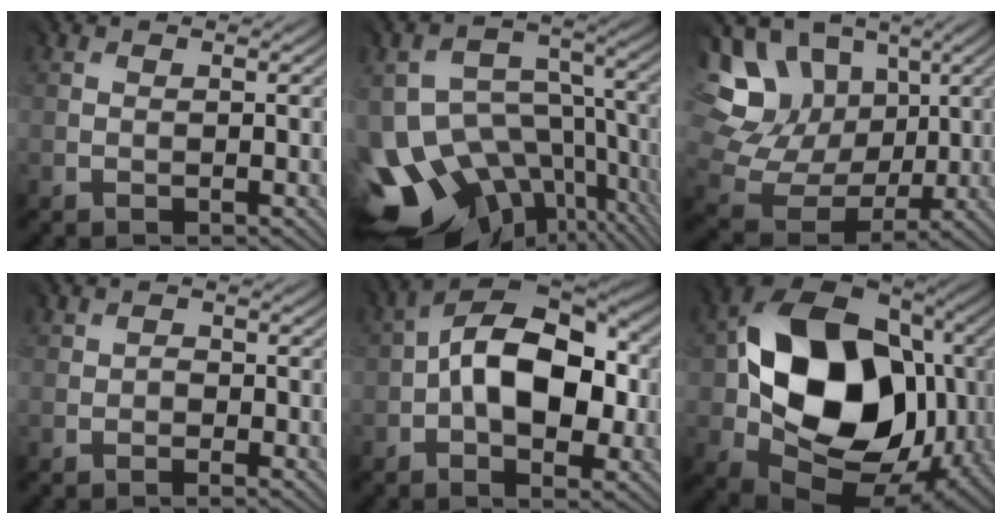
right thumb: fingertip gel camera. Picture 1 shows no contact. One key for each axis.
{"total": 16.7, "fx": -7.9, "fy": 11.6, "fz": 9.0, "tx": -0.187, "ty": -0.044, "tz": -0.093}
{"total": 14.3, "fx": 4.5, "fy": 11.6, "fz": 7.0, "tx": -0.204, "ty": 0.024, "tz": 0.094}
{"total": 1.0, "fx": -0.4, "fy": 0.7, "fz": 0.6, "tx": -0.005, "ty": -0.001, "tz": -0.008}
{"total": 14.3, "fx": -0.2, "fy": 8.5, "fz": 11.4, "tx": -0.176, "ty": 0.026, "tz": -0.013}
{"total": 19.8, "fx": 0.8, "fy": 14.7, "fz": 13.2, "tx": -0.249, "ty": -0.028, "tz": 0.028}